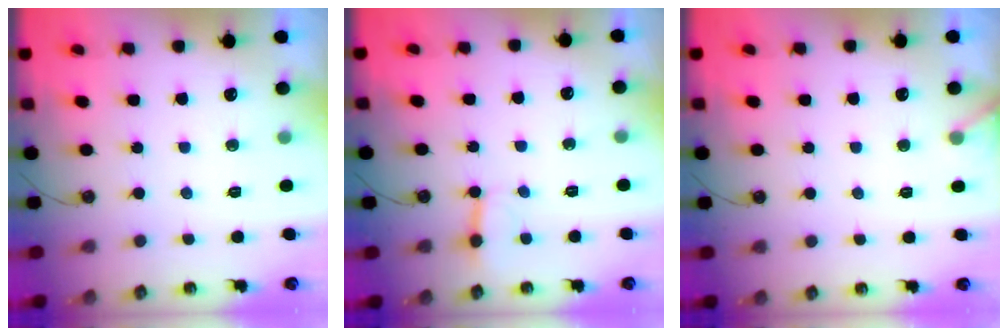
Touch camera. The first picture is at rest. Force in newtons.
{"total": 2.8, "press": 2.8, "slide": 0.2}
{"total": 4.7, "press": 4.6, "slide": 0.4}